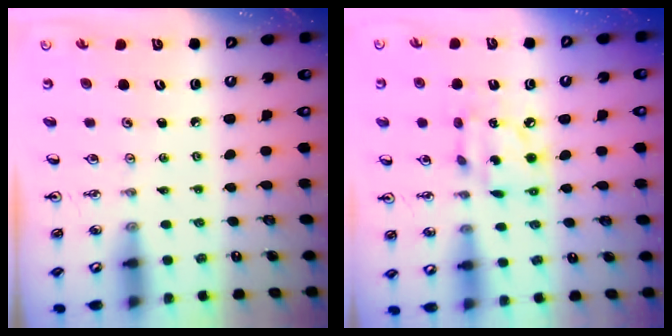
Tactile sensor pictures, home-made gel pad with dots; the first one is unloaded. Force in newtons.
{"total": 10.6, "press": 10.5, "slide": 1.1}